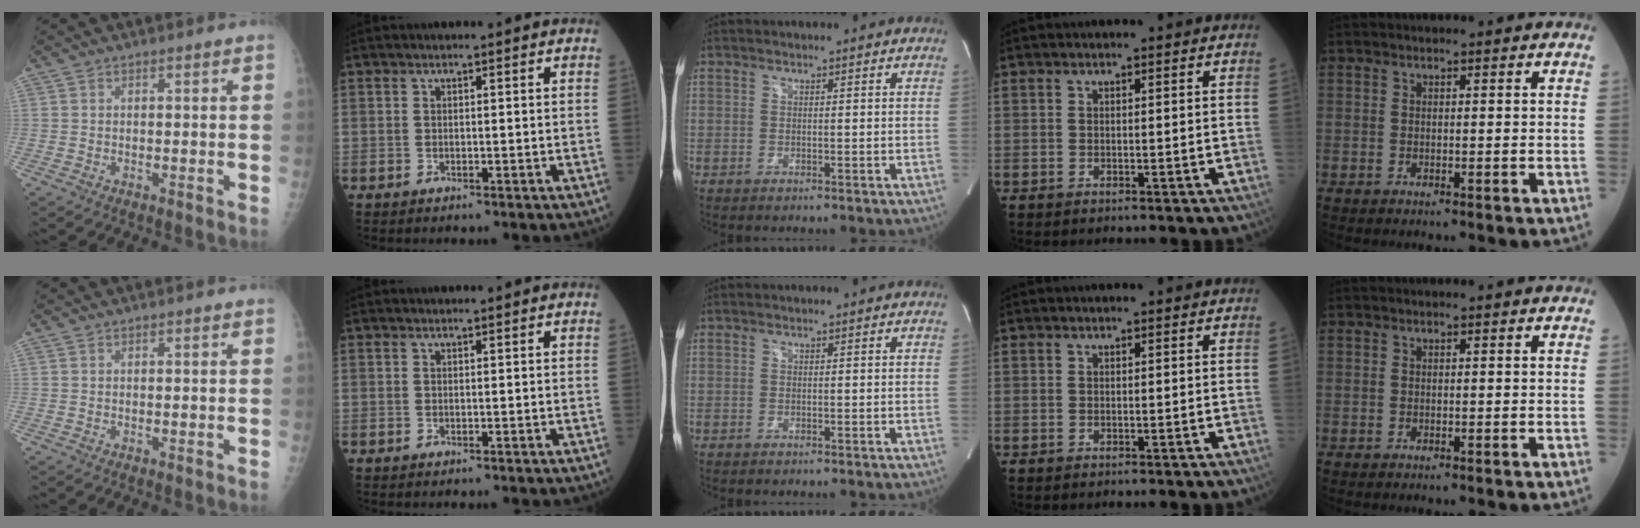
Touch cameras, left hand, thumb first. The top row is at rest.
{}